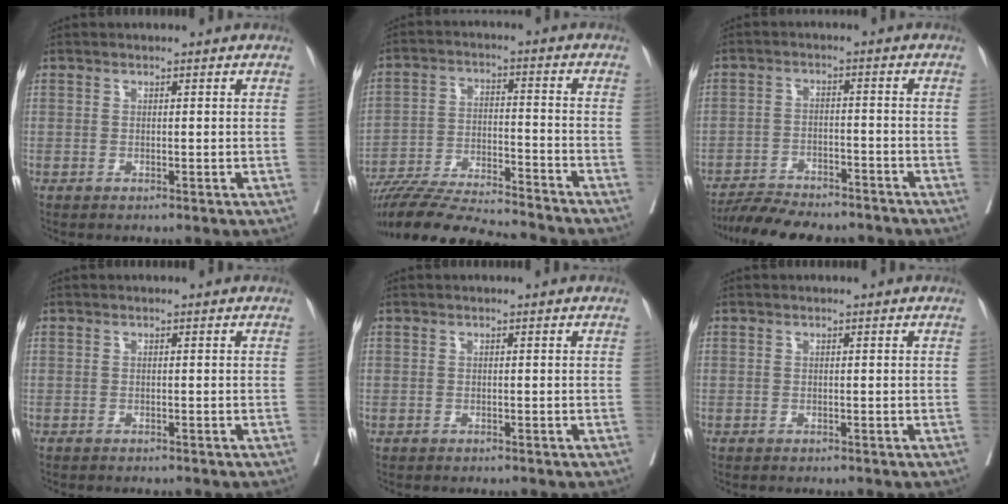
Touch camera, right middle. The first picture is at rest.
{"total": 20.2, "force": [-18.4, 1.2, 8.3], "torque": [-0.155, -0.032, -0.292]}
{"total": 12.3, "force": [-11.3, 2.4, 4.3], "torque": [-0.063, 0.003, -0.167]}
{"total": 2.2, "force": [-2.0, 0.4, 0.8], "torque": [-0.017, -0.003, -0.023]}
{"total": 0.7, "force": [-0.6, 0.2, 0.3], "torque": [-0.006, -0.001, -0.009]}
{"total": 0.0}